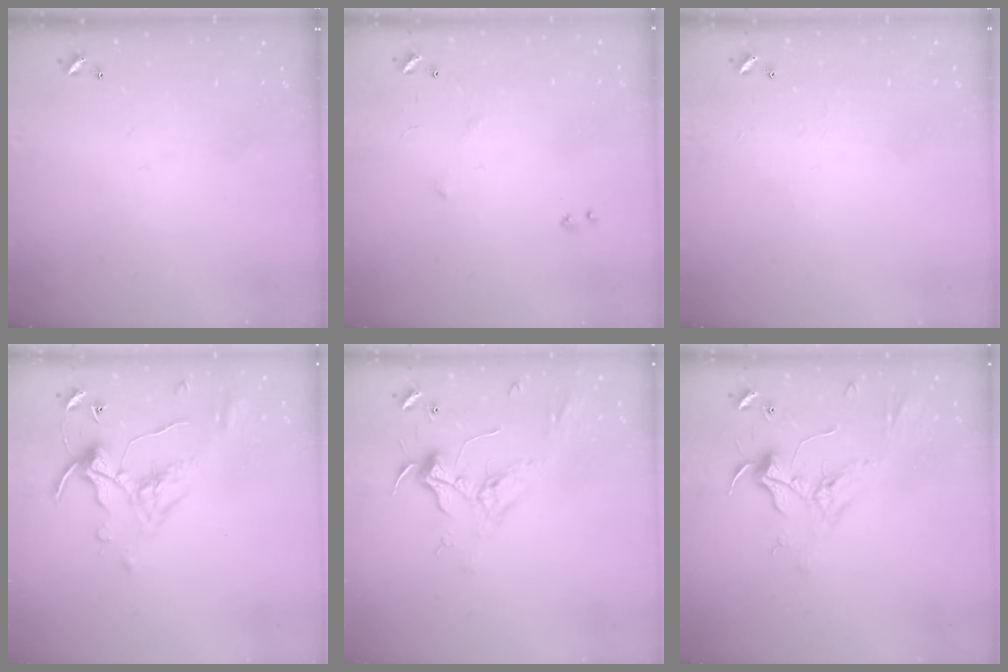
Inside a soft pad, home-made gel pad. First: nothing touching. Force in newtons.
{"total": 5.2, "press": 5.1, "slide": 0.9}
{"total": 2.2, "press": 2.2, "slide": 0.4}
{"total": 1.1, "press": 0.6, "slide": 0.9}
{"total": 2.4, "press": 2.3, "slide": 0.9}
{"total": 2.4, "press": 2.3, "slide": 0.8}